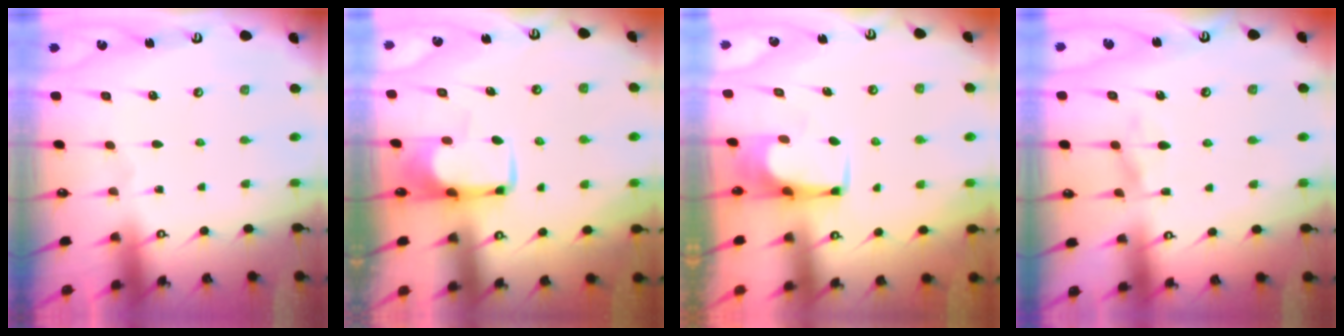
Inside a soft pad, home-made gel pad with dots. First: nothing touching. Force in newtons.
{"total": 1.9, "press": 1.9, "slide": 0.4}
{"total": 1.6, "press": 1.5, "slide": 0.3}
{"total": 6.6, "press": 6.5, "slide": 0.6}